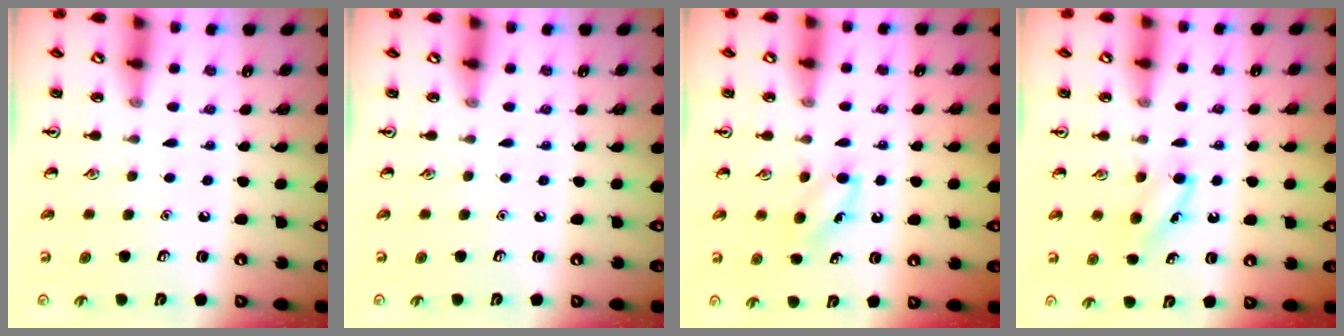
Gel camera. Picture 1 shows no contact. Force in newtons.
{"total": 0.0}
{"total": 5.2, "press": 5.0, "slide": 1.3}
{"total": 4.5, "press": 4.3, "slide": 1.6}